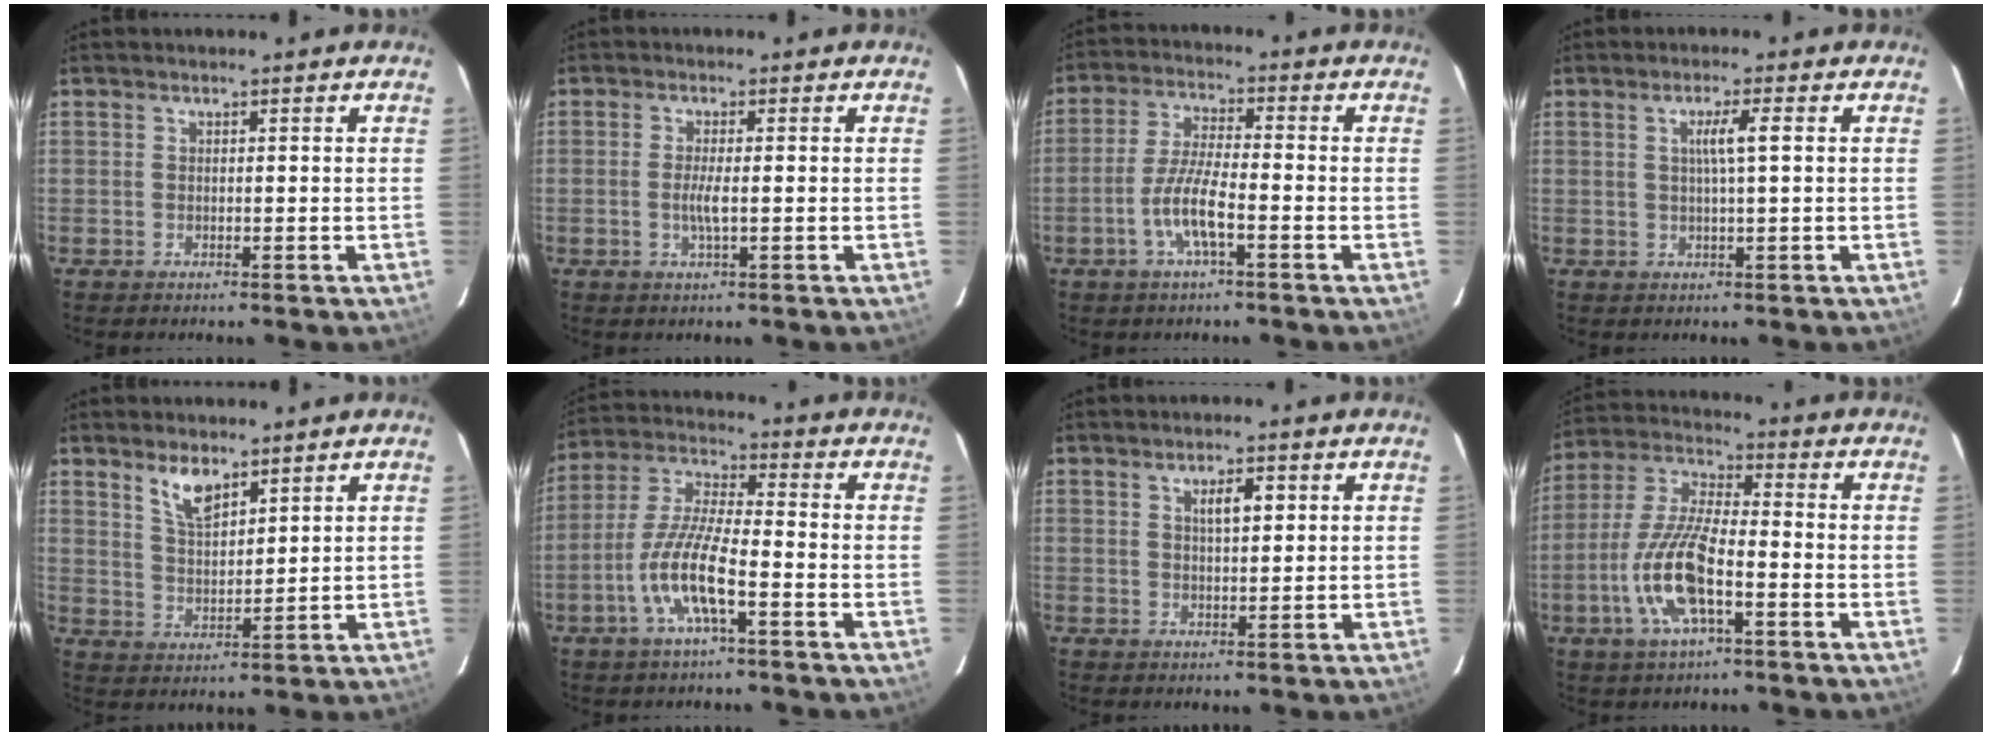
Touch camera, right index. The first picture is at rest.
{"total": 1.3, "force": [-0.4, -0.1, 1.2], "torque": [-0.023, 0.000, -0.009]}
{"total": 7.4, "force": [-3.2, 1.1, 6.5], "torque": [-0.136, -0.002, -0.062]}
{"total": 3.4, "force": [0.6, -0.3, 3.3], "torque": [-0.060, 0.002, 0.010]}
{"total": 6.0, "force": [4.2, 2.2, 3.7], "torque": [-0.066, 0.001, 0.084]}
{"total": 10.8, "force": [-4.6, 1.7, 9.6], "torque": [-0.206, -0.004, -0.090]}
{"total": 3.6, "force": [1.3, 1.2, 3.1], "torque": [-0.050, 0.006, 0.023]}
{"total": 13.3, "force": [-4.9, 3.8, 11.8], "torque": [-0.254, -0.005, -0.098]}